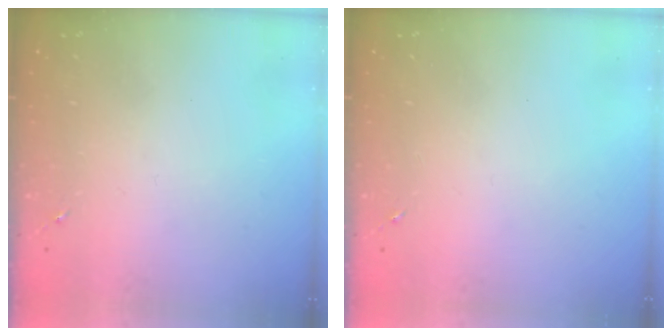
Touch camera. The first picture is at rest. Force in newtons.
{"total": 0.0}